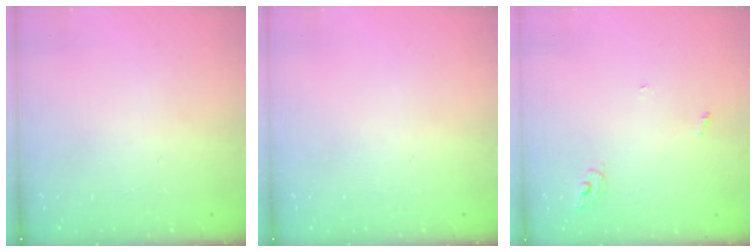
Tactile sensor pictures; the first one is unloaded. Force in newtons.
{"total": 0.0}
{"total": 3.3, "press": 3.3, "slide": 0.2}